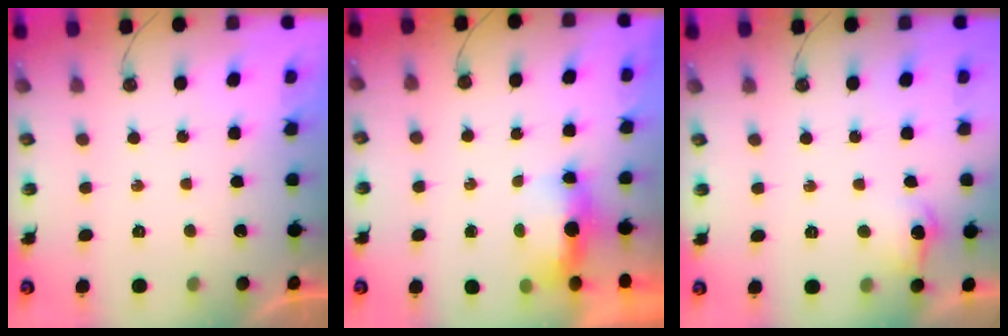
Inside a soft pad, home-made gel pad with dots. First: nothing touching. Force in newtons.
{"total": 10.5, "press": 6.1, "slide": 8.5}
{"total": 8.2, "press": 8.2, "slide": 0.8}